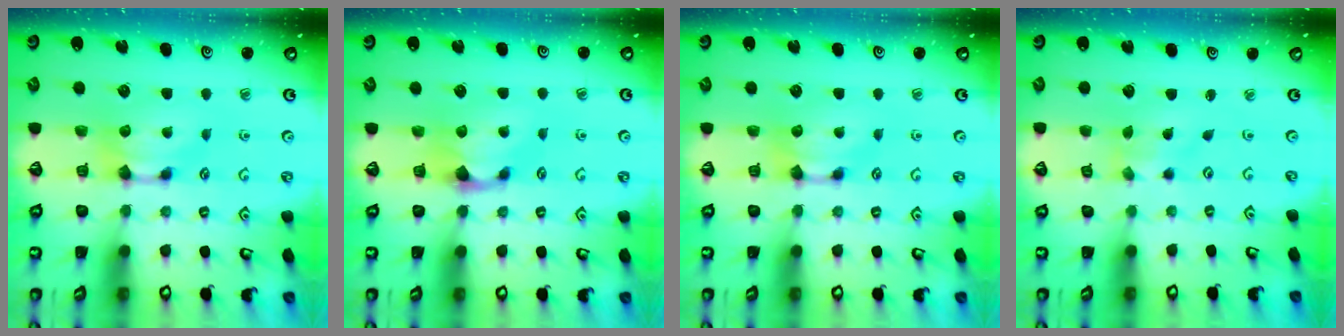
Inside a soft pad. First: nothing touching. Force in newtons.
{"total": 1.0, "press": 0.1, "slide": 1.0}
{"total": 0.0}
{"total": 2.7, "press": 2.6, "slide": 1.0}